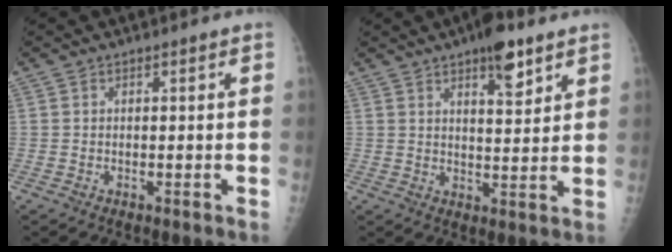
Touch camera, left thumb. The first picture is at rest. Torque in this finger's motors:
{"motor_torque": [1.19, 0.63, 0.80, -0.55, 0.01]}